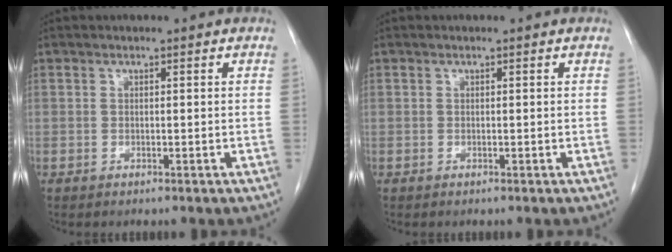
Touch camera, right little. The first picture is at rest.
{"total": 0.0}